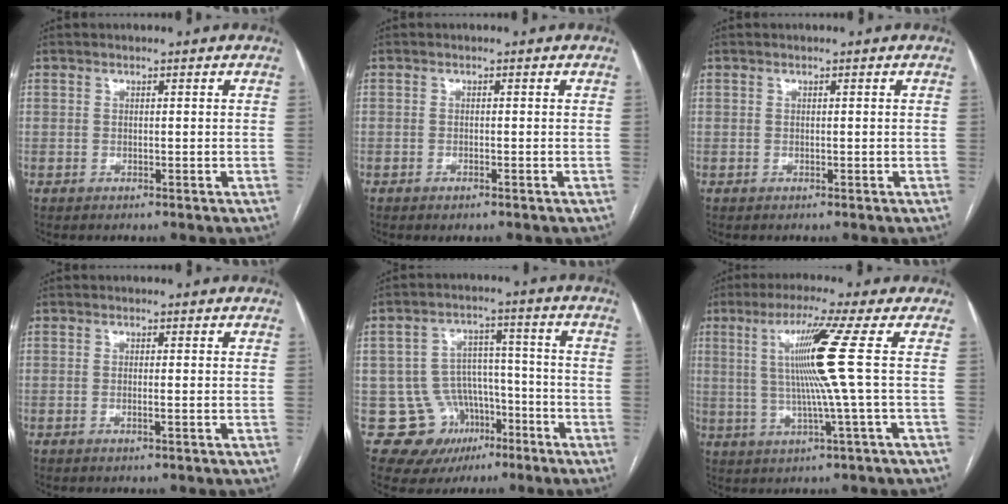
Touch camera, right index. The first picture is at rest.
{"total": 0.8, "force": [-0.5, 0.2, 0.5], "torque": [-0.008, 0.000, -0.008]}
{"total": 0.0}
{"total": 0.9, "force": [-0.3, -0.1, 0.8], "torque": [-0.017, 0.000, -0.005]}
{"total": 11.0, "force": [-4.9, 9.7, 1.8], "torque": [-0.024, 0.057, -0.062]}
{"total": 9.8, "force": [1.5, -2.8, 9.2], "torque": [-0.163, 0.005, 0.035]}